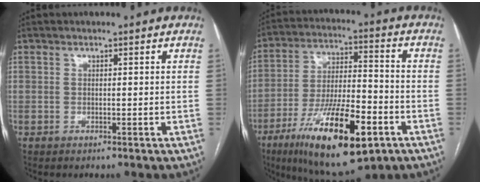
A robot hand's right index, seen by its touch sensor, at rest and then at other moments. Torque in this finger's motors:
{"motor_torque": [1.00, -0.88, 1.05, 0.21]}